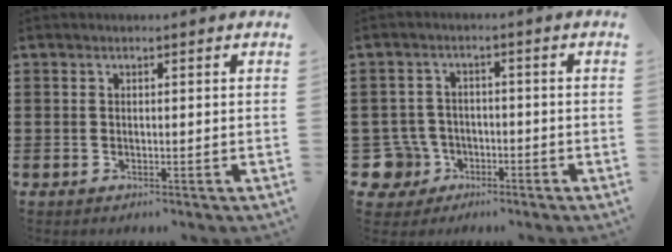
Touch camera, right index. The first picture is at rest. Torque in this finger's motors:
{"motor_torque": [-0.13, 0.47, 0.01, -0.04]}